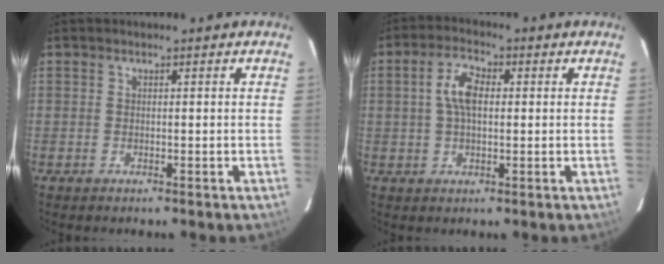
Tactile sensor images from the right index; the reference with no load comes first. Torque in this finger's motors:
{"motor_torque": [0.42, 0.15, 0.35, 0.09]}